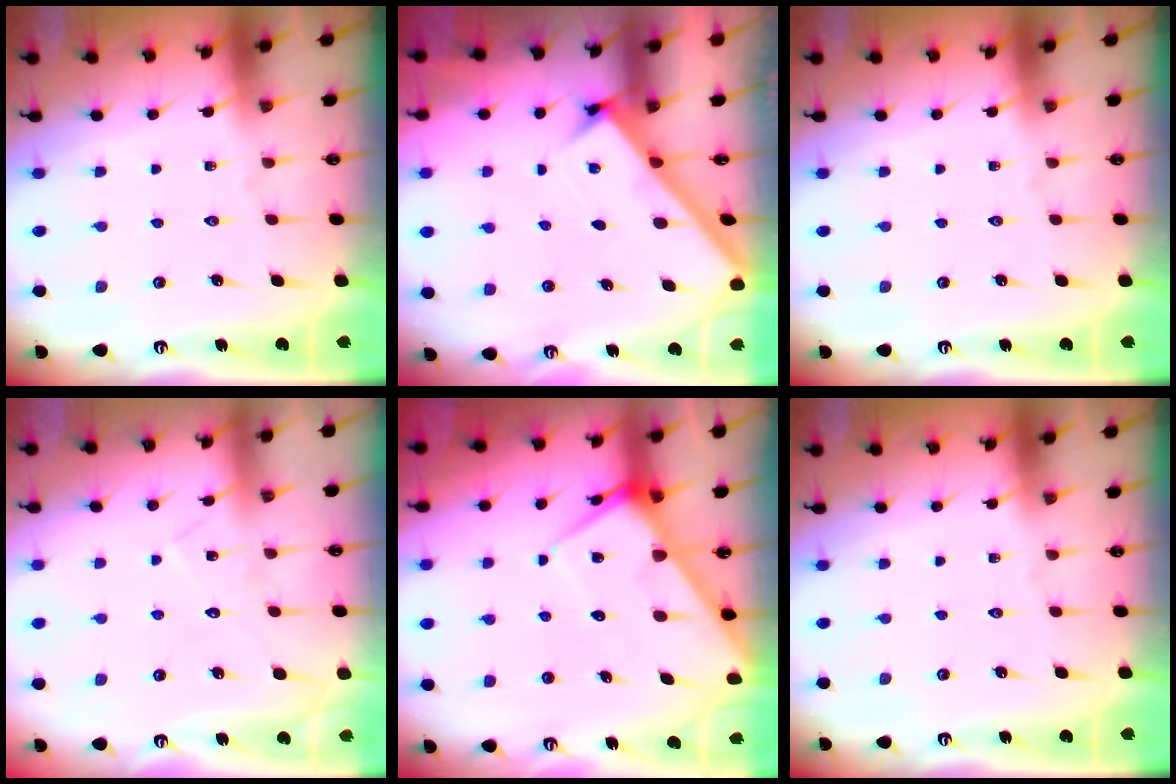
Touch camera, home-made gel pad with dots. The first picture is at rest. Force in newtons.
{"total": 2.8, "press": 2.8, "slide": 0.4}
{"total": 0.0}
{"total": 8.0, "press": 8.0, "slide": 0.4}
{"total": 7.5, "press": 7.5, "slide": 0.8}
{"total": 0.0}